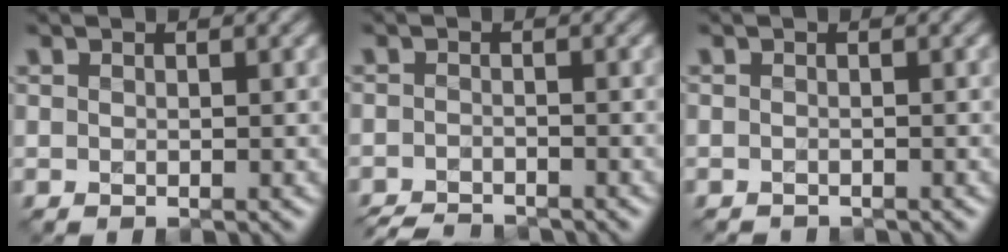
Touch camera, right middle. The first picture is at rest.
{"total": 3.0, "force": [-2.9, 0.5, 0.8], "torque": [-0.011, -0.007, -0.056]}
{"total": 1.0, "force": [-1.0, 0.1, 0.0], "torque": [0.003, -0.008, -0.017]}